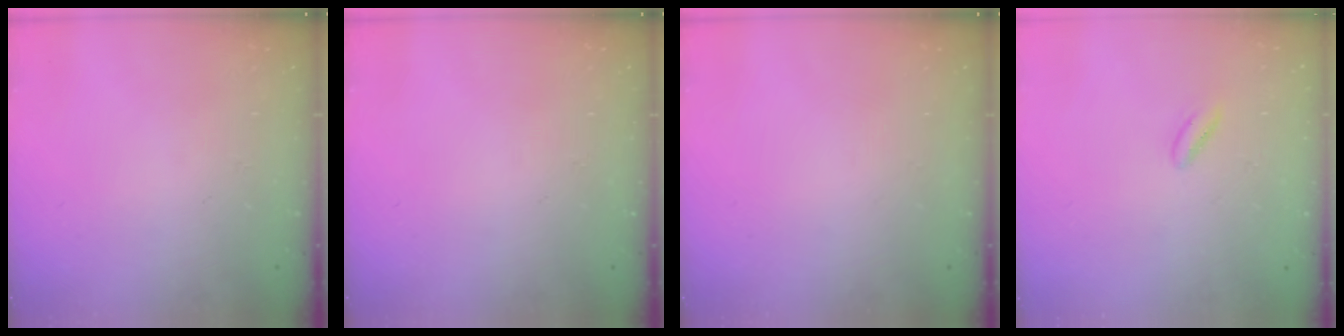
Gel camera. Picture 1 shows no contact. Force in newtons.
{"total": 0.0}
{"total": 0.0}
{"total": 2.6, "press": 2.4, "slide": 1.1}